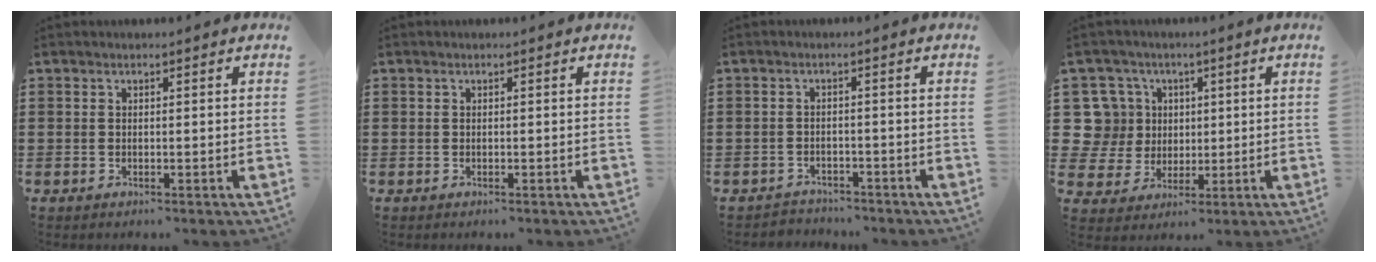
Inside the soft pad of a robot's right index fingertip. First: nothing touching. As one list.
[{"total": 0.0}, {"total": 2.1, "force": [-2.0, 0.6, -0.3], "torque": [-0.003, 0.003, -0.048]}, {"total": 9.9, "force": [2.1, 9.1, 3.0], "torque": [-0.119, 0.010, 0.043]}]